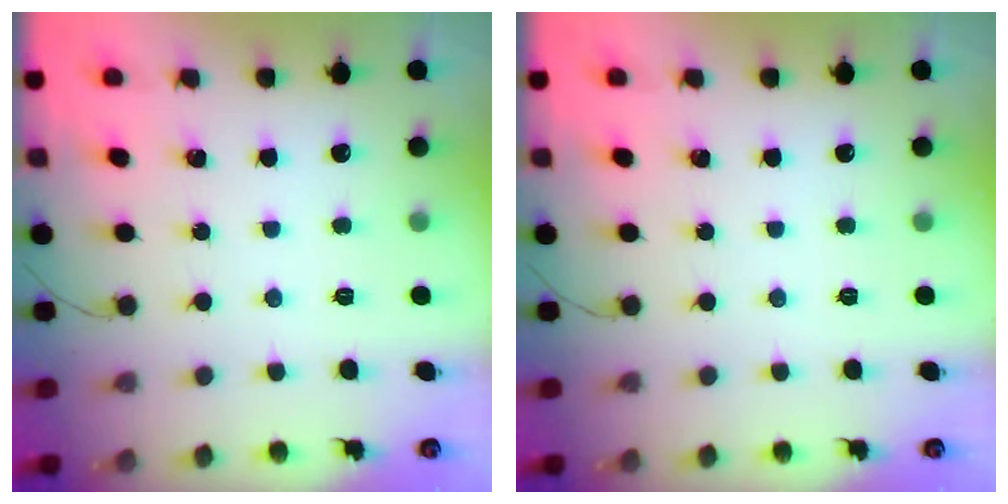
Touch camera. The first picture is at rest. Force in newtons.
{"total": 0.0}